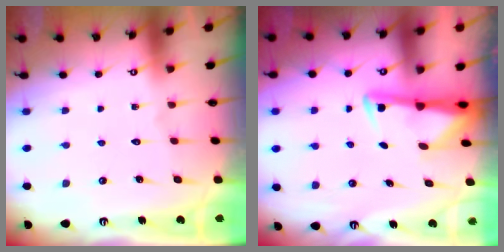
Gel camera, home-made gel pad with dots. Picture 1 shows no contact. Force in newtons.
{"total": 2.9, "press": 2.8, "slide": 0.5}